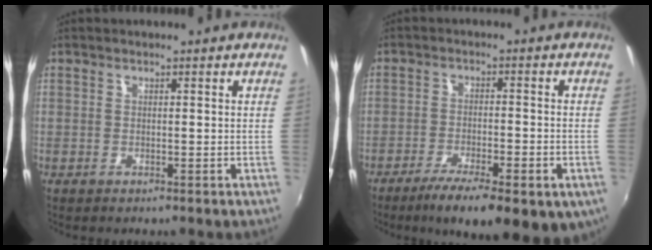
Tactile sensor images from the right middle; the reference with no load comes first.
{"total": 16.0, "force": [-9.6, 4.9, 11.8], "torque": [-0.197, -0.041, -0.138]}